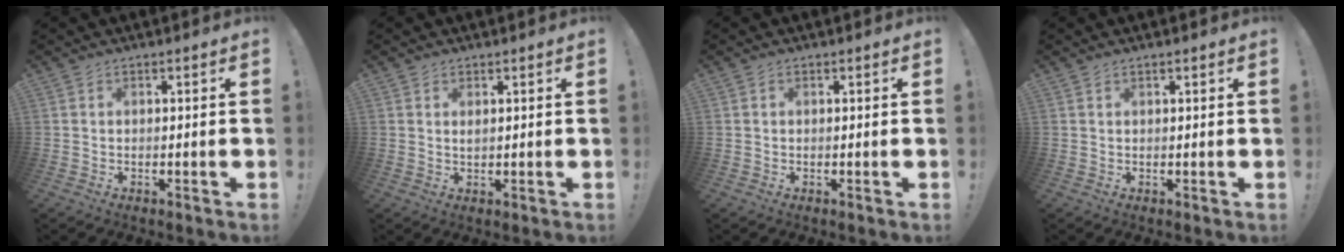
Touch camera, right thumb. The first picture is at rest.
{"total": 1.1, "force": [0.9, 0.3, 0.6], "torque": [-0.004, -0.003, 0.016]}
{"total": 0.0}
{"total": 0.5, "force": [0.4, -0.1, 0.3], "torque": [0.000, -0.002, 0.007]}